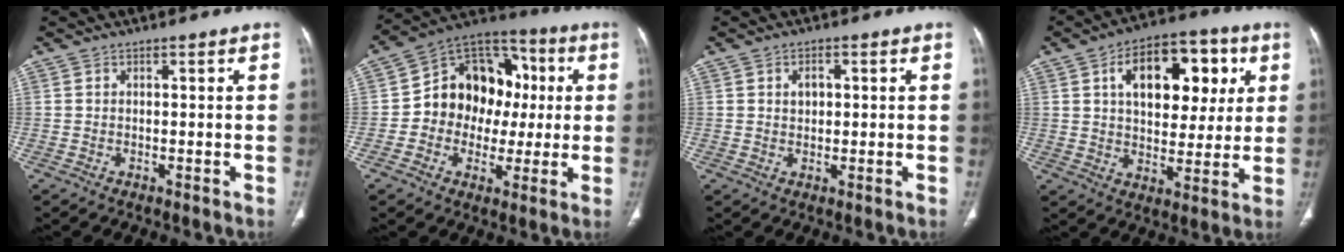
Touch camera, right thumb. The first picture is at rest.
{"total": 16.8, "force": [0.4, 13.8, 9.6], "torque": [-0.091, 0.035, 0.001]}
{"total": 2.6, "force": [0.6, 1.8, 1.7], "torque": [-0.020, 0.000, 0.011]}
{"total": 18.1, "force": [5.7, 10.7, 13.4], "torque": [-0.147, 0.007, 0.085]}